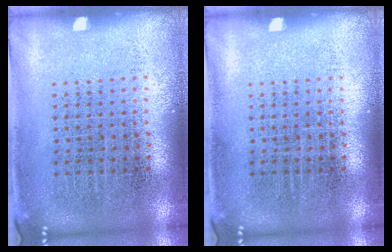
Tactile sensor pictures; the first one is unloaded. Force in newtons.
{"total": 0.0}